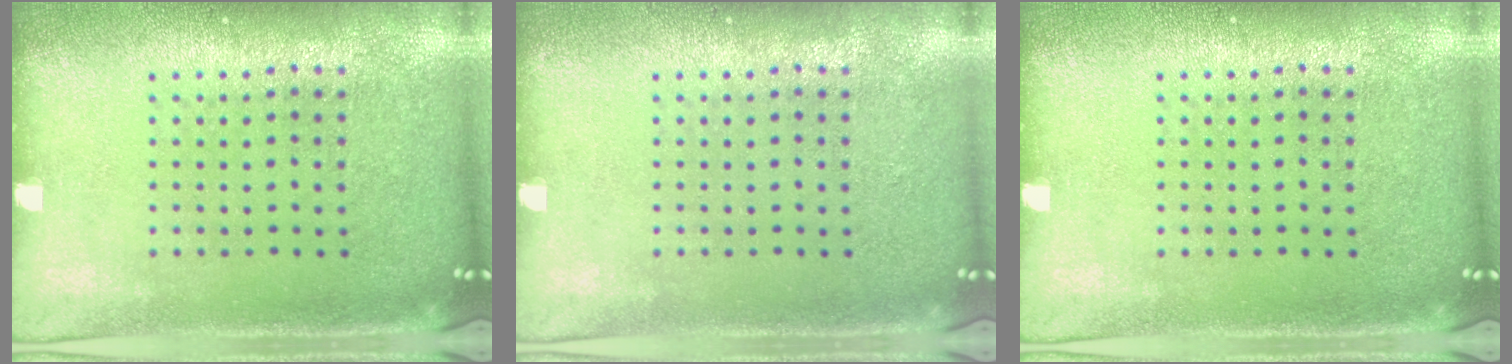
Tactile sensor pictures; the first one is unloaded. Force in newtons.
{"total": 0.0}
{"total": 0.0}